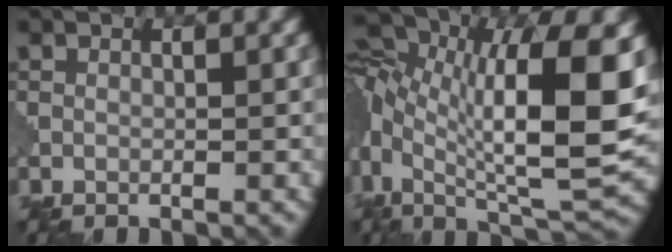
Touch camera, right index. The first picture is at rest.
{"total": 13.9, "force": [1.5, 5.8, 12.5], "torque": [-0.240, 0.005, 0.025]}